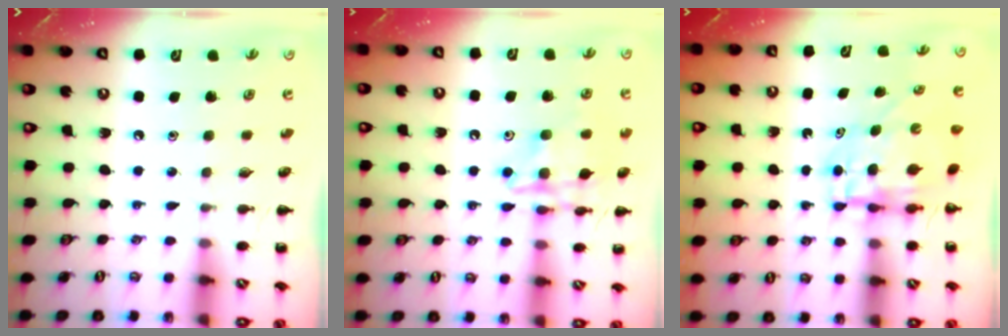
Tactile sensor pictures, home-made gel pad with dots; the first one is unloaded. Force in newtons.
{"total": 15.0, "press": 14.9, "slide": 1.2}
{"total": 6.2, "press": 6.1, "slide": 1.1}